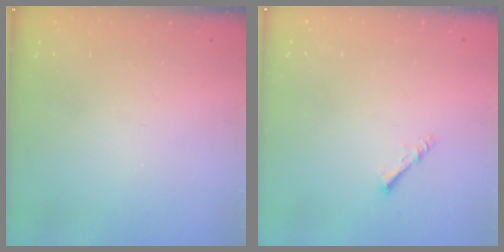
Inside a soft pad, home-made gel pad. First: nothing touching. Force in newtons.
{"total": 1.6, "press": 1.5, "slide": 0.3}